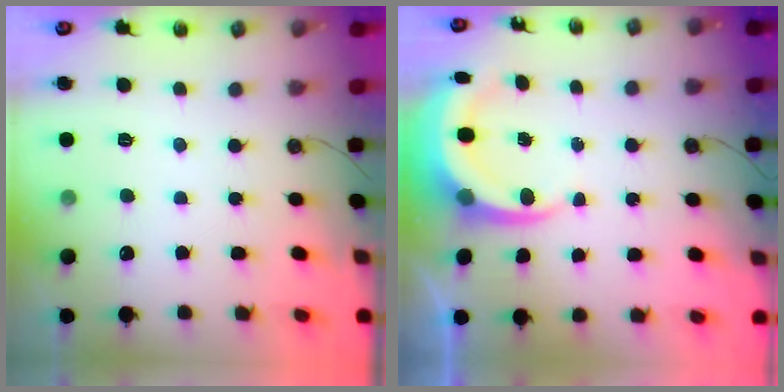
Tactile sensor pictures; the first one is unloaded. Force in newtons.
{"total": 7.2, "press": 7.0, "slide": 1.4}